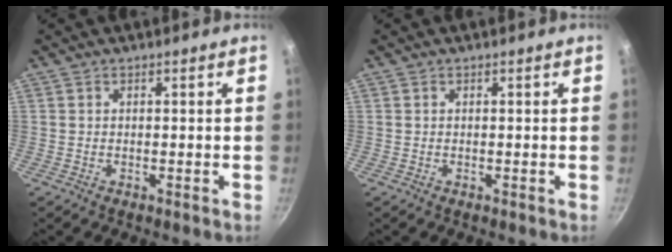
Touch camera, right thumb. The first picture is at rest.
{"total": 0.0}